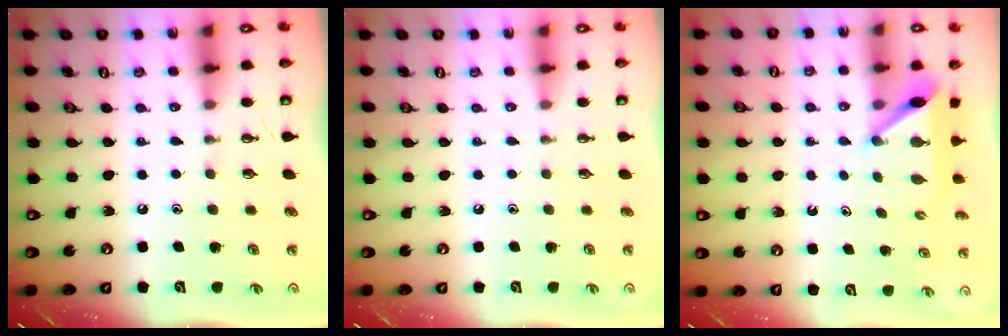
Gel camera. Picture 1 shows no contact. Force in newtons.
{"total": 0.0}
{"total": 6.1, "press": 6.1, "slide": 0.2}